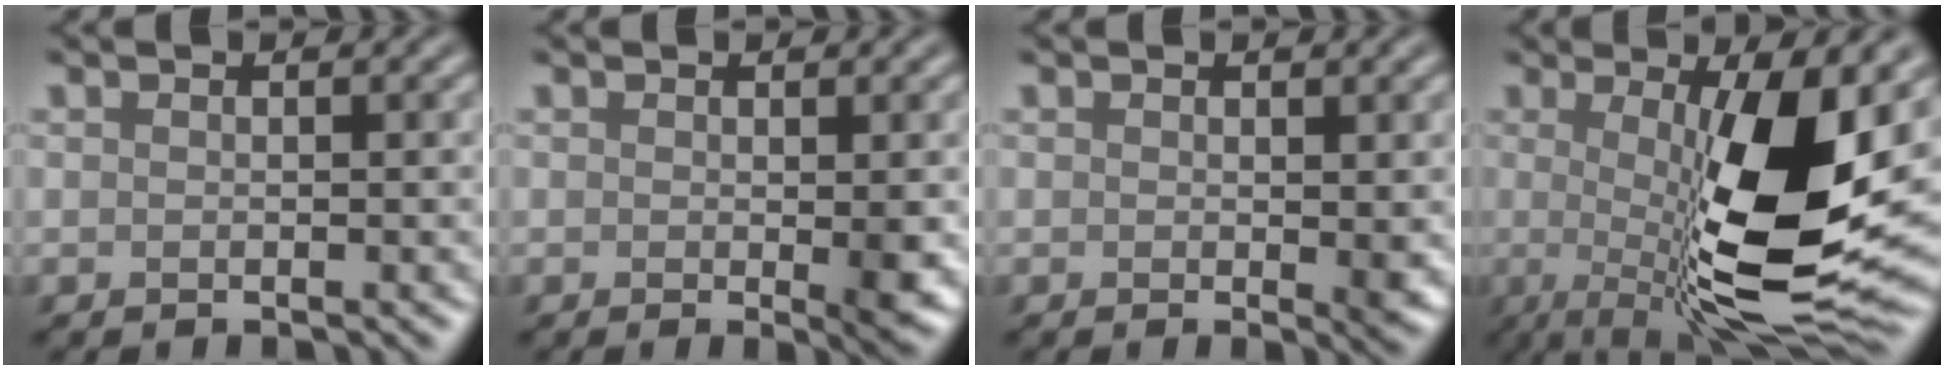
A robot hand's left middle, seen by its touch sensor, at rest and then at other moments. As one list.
[{"total": 2.0, "force": [-0.1, 0.1, 2.0], "torque": [-0.026, -0.007, 0.003]}, {"total": 1.4, "force": [0.2, 0.0, 1.3], "torque": [-0.020, -0.007, 0.007]}, {"total": 13.4, "force": [-0.3, 3.6, 12.9], "torque": [-0.186, -0.016, -0.005]}]